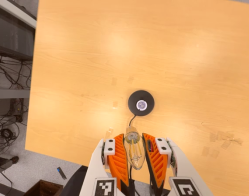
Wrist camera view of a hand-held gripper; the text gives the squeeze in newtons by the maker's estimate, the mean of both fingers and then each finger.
{"total": 21.6, "left": 24.3, "right": 18.9}